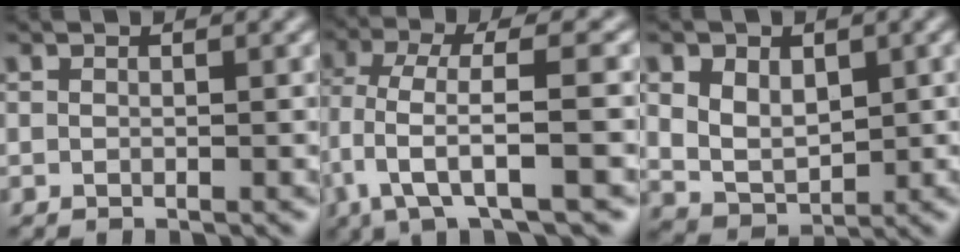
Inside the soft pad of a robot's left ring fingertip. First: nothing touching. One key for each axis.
{"total": 6.1, "fx": -1.3, "fy": 1.5, "fz": 5.7, "tx": -0.116, "ty": 0.001, "tz": -0.028}
{"total": 4.4, "fx": 1.0, "fy": 3.3, "fz": 2.7, "tx": -0.055, "ty": -0.005, "tz": 0.021}